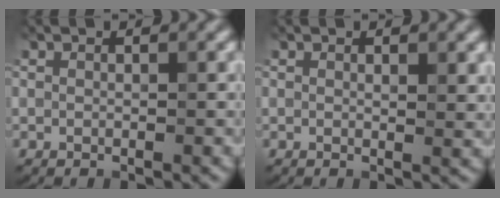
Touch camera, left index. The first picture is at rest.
{"total": 1.5, "force": [0.6, 0.6, 1.2], "torque": [-0.018, 0.001, 0.012]}